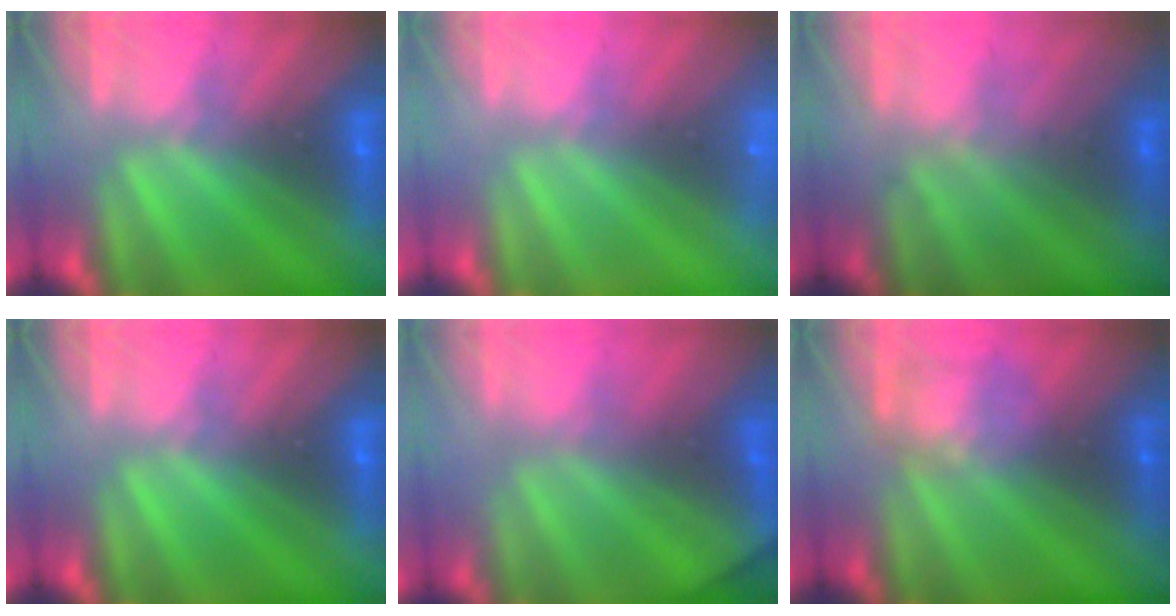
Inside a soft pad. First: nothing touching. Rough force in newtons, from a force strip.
{"total": 2.2}
{"total": 4.4}
{"total": 0.0}
{"total": 8.1}
{"total": 2.3}